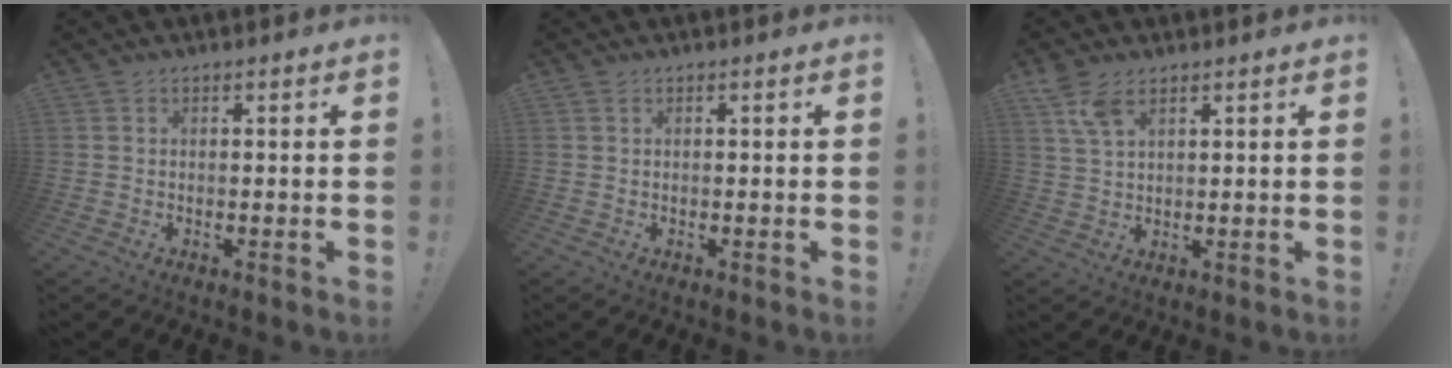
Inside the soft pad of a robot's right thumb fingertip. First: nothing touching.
{"total": 0.6, "force": [0.4, 0.3, 0.2], "torque": [-0.005, 0.001, 0.008]}
{"total": 7.1, "force": [4.4, 3.3, 4.5], "torque": [-0.085, -0.013, 0.084]}